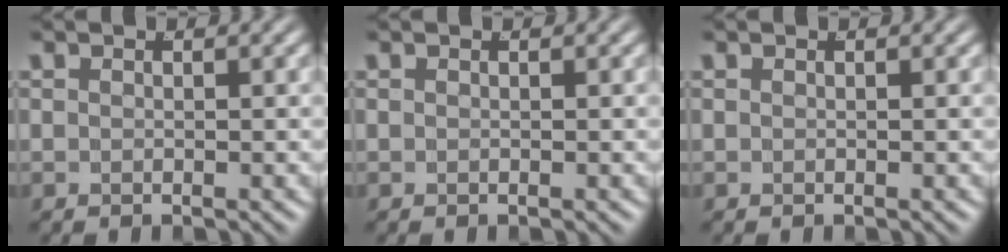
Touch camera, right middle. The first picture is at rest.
{"total": 0.0}
{"total": 0.0}